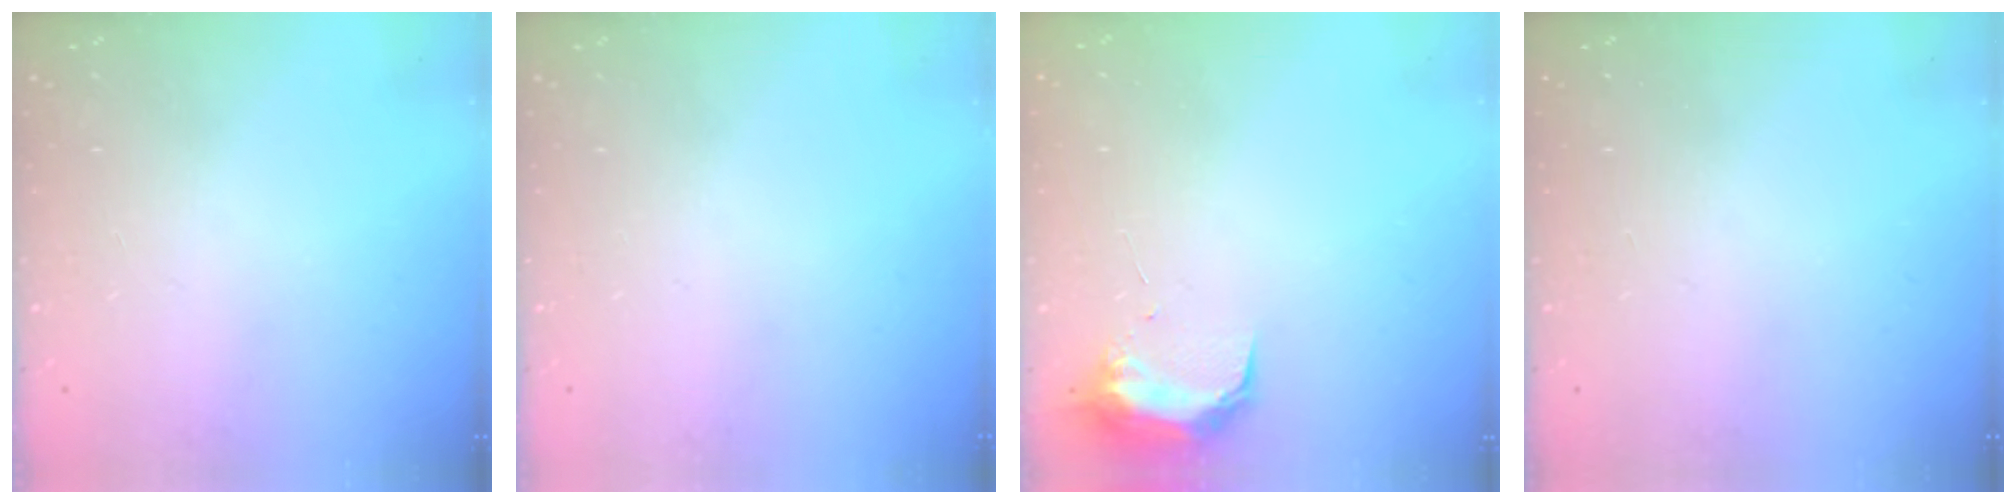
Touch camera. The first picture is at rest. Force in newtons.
{"total": 0.0}
{"total": 9.8, "press": 9.7, "slide": 0.7}
{"total": 0.0}